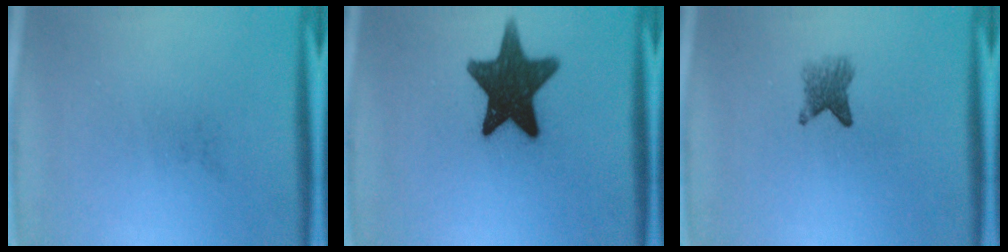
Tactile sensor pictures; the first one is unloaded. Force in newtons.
{"total": 14.8}
{"total": 3.1}